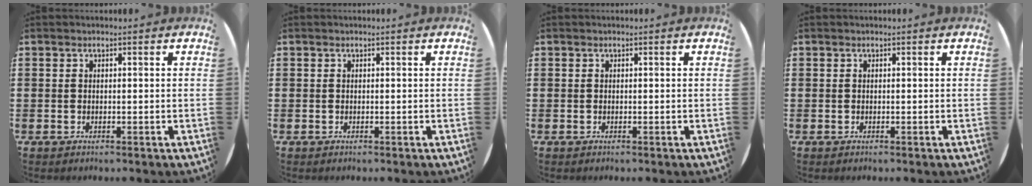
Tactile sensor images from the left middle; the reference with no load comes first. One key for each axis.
{"total": 0.0}
{"total": 0.0}
{"total": 0.0}